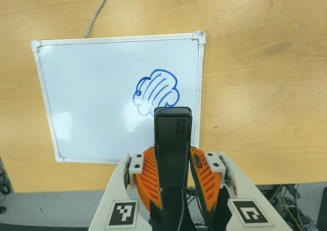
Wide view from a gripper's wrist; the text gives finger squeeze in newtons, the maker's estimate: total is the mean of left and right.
{"total": 5.4, "left": 3.8, "right": 7.1}